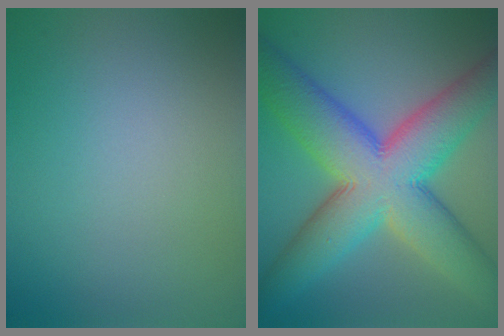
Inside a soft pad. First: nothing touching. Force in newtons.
{"total": 13.6, "press": 13.6, "slide": 0.4}